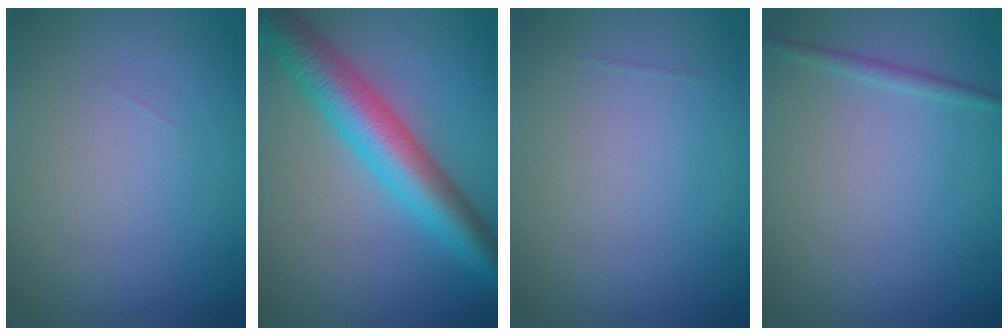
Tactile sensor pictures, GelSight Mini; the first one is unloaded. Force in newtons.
{"total": 7.2, "press": 7.2, "slide": 0.2}
{"total": 0.0}
{"total": 0.9, "press": 0.9, "slide": 0.1}